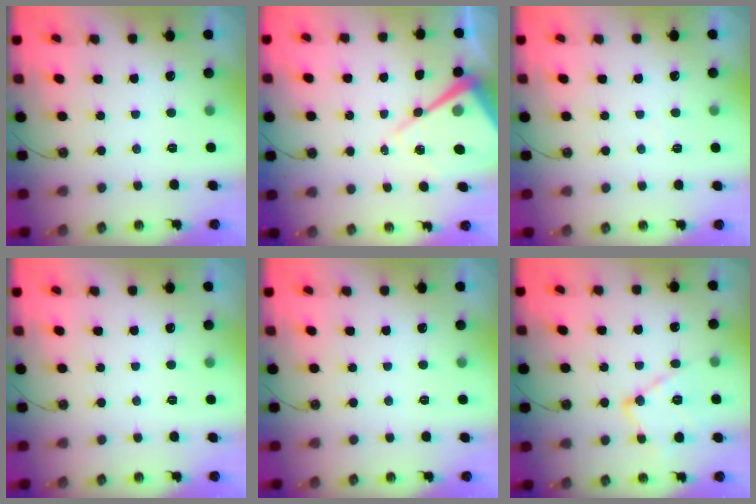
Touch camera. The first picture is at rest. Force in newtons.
{"total": 12.8, "press": 12.8, "slide": 1.3}
{"total": 2.8, "press": 2.7, "slide": 0.5}
{"total": 0.0}
{"total": 0.0}
{"total": 12.1, "press": 12.1, "slide": 0.8}